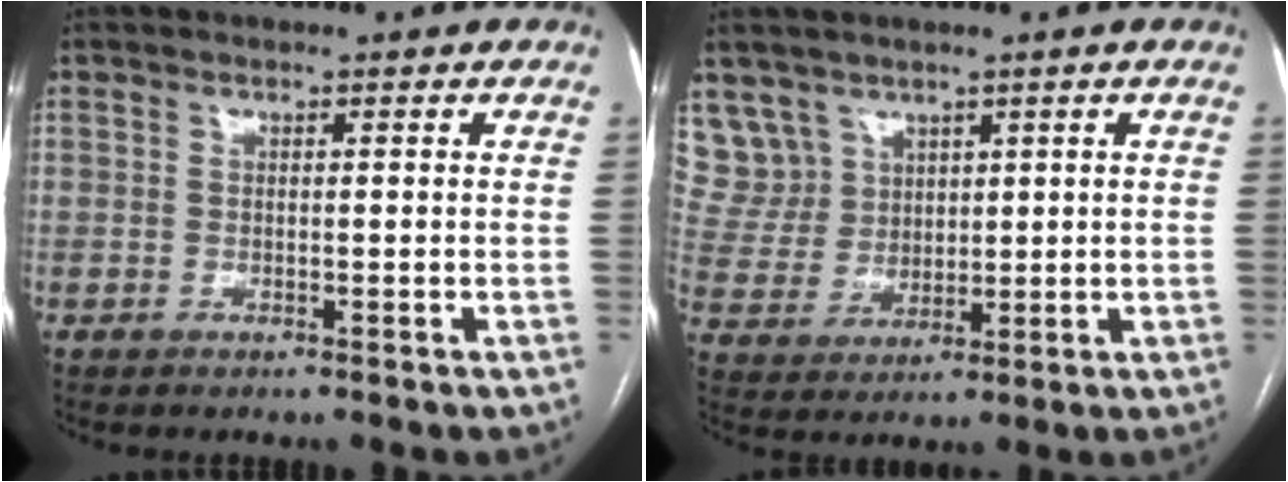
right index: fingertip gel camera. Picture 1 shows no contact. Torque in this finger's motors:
{"motor_torque": [-0.44, 0.35, 0.02, 0.00]}